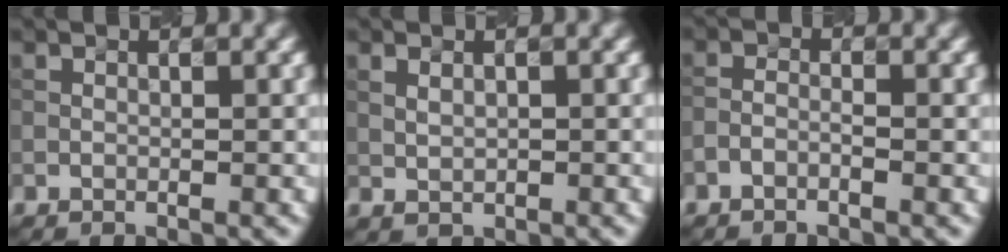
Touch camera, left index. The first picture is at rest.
{"total": 1.1, "force": [0.3, 0.7, 0.8], "torque": [-0.018, -0.001, 0.010]}
{"total": 1.2, "force": [-0.9, 0.3, 0.7], "torque": [-0.015, 0.001, -0.021]}